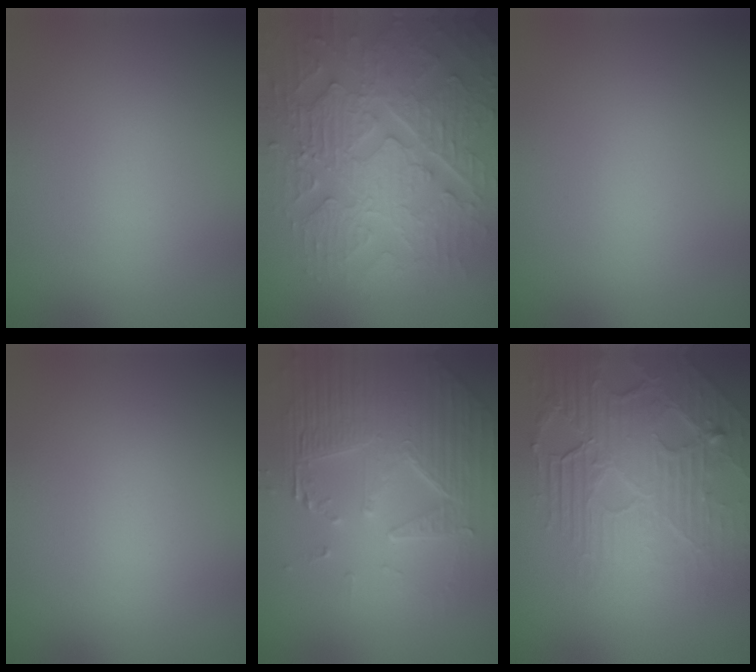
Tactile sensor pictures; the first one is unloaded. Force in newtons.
{"total": 9.2, "press": 6.7, "slide": 6.2}
{"total": 0.0}
{"total": 0.0}
{"total": 7.4, "press": 5.4, "slide": 5.1}
{"total": 8.0, "press": 5.5, "slide": 5.8}